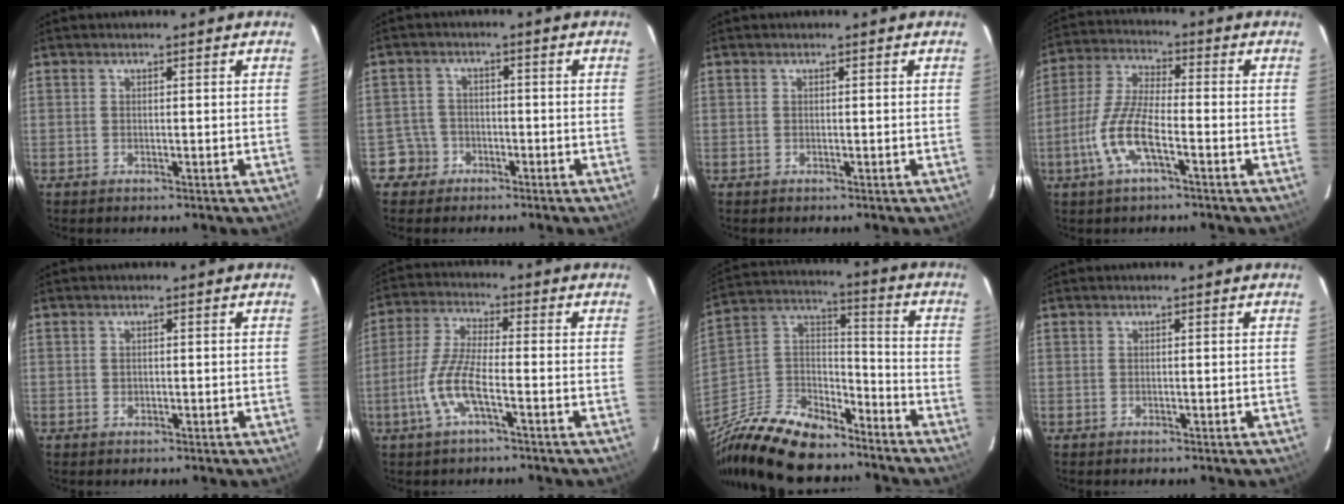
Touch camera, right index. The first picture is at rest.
{"total": 4.3, "force": [-2.3, 3.6, -0.3], "torque": [0.005, 0.022, -0.043]}
{"total": 0.0}
{"total": 10.2, "force": [-4.3, 2.7, 8.8], "torque": [-0.195, -0.002, -0.086]}
{"total": 0.7, "force": [-0.1, 0.7, 0.1], "torque": [0.001, -0.002, -0.001]}
{"total": 8.5, "force": [-3.5, 1.5, 7.6], "torque": [-0.171, -0.002, -0.071]}
{"total": 25.9, "force": [-19.7, 10.9, 12.9], "torque": [-0.295, 0.001, -0.337]}
{"total": 0.0}